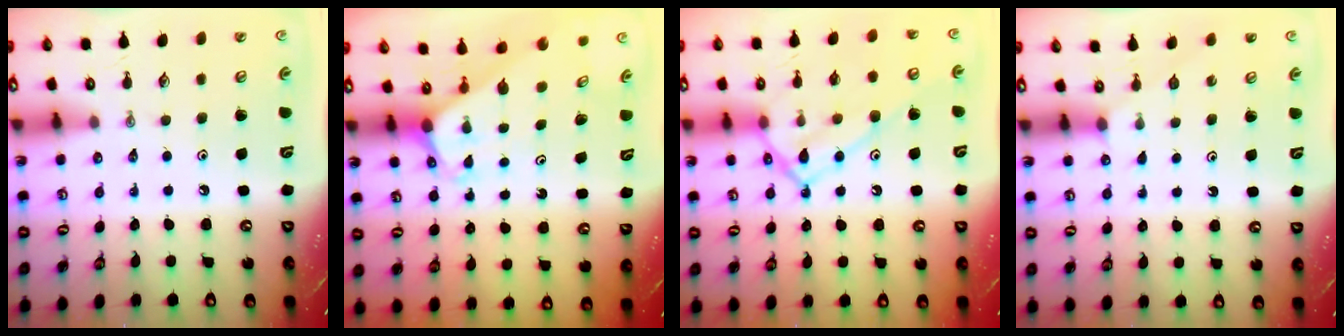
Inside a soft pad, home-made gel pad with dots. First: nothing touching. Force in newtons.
{"total": 2.0, "press": 2.0, "slide": 0.1}
{"total": 13.9, "press": 13.9, "slide": 0.5}
{"total": 1.7, "press": 1.7, "slide": 0.2}